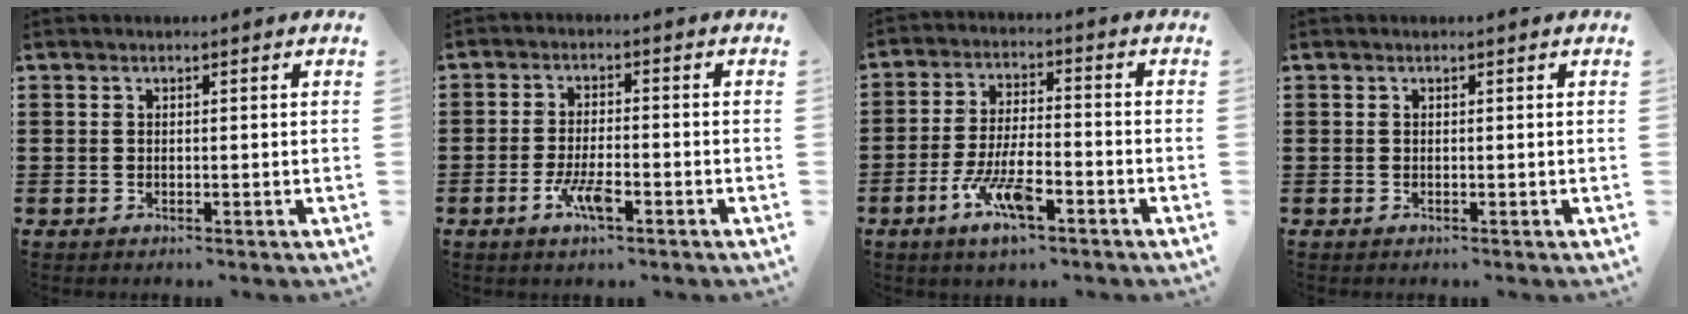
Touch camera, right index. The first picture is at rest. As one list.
[{"total": 4.9, "force": [-2.5, 1.2, 4.0], "torque": [-0.092, -0.005, -0.051]}, {"total": 8.8, "force": [-4.5, 2.6, 7.1], "torque": [-0.157, -0.005, -0.085]}, {"total": 0.0}]